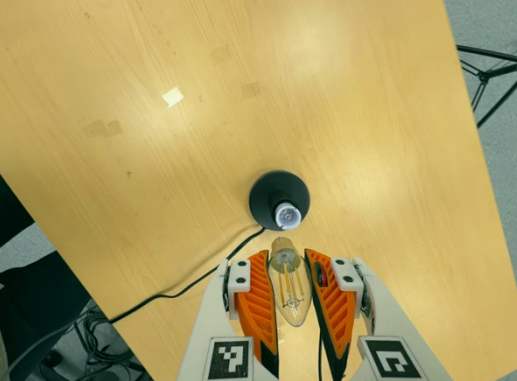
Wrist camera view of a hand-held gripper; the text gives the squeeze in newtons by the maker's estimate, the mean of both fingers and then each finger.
{"total": 21.1, "left": 22.7, "right": 19.4}